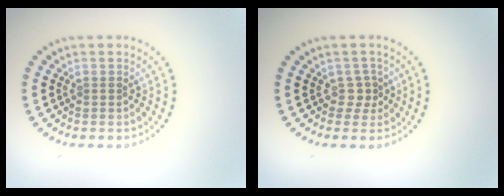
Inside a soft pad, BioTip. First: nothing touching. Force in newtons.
{"total": 1.3, "press": 1.0, "slide": 0.9}